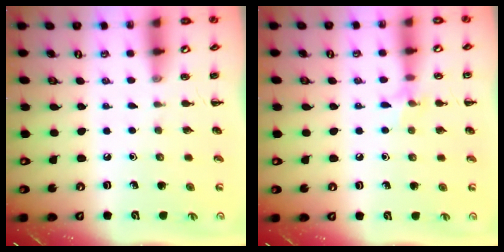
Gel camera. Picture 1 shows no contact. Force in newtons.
{"total": 6.5, "press": 6.2, "slide": 2.1}